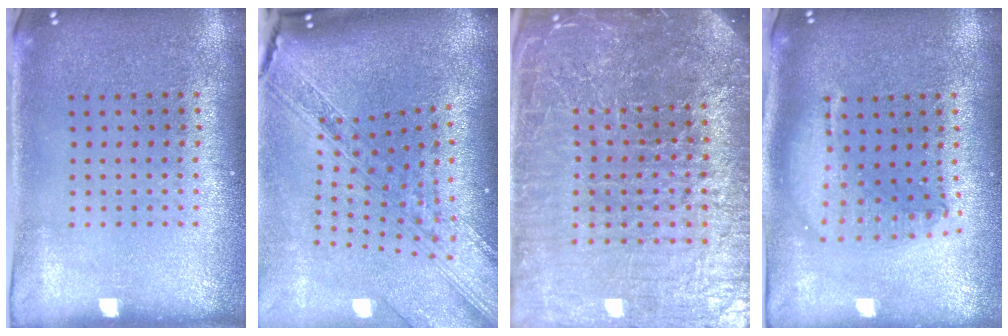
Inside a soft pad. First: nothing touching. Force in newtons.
{"total": 3.5, "press": 2.6, "slide": 2.3}
{"total": 6.6, "press": 5.9, "slide": 3.1}
{"total": 1.8, "press": 1.5, "slide": 1.0}